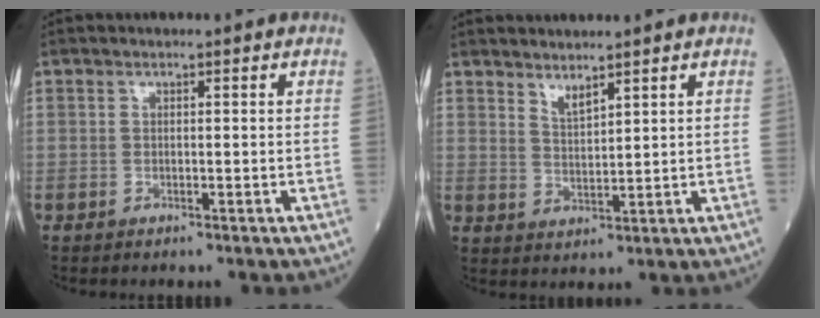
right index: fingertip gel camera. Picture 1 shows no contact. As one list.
[{"total": 2.7, "force": [2.3, 0.3, 1.4], "torque": [-0.029, -0.013, 0.051]}]